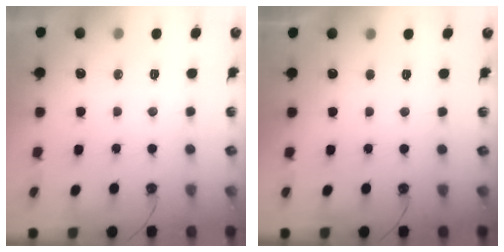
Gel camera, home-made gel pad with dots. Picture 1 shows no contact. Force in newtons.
{"total": 0.0}